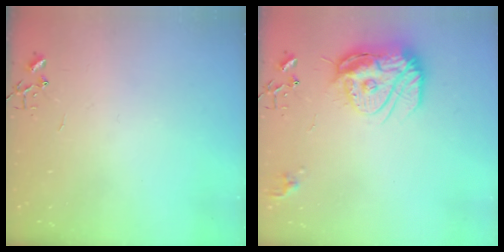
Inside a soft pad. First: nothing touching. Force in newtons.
{"total": 17.0, "press": 16.9, "slide": 1.4}